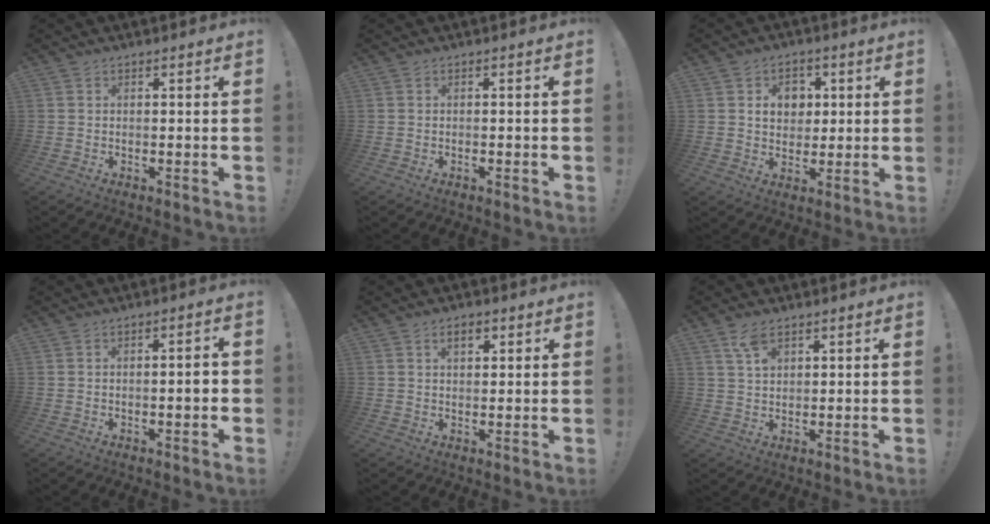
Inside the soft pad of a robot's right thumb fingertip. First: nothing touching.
{"total": 0.5, "force": [-0.5, 0.0, 0.2], "torque": [-0.005, -0.002, -0.009]}
{"total": 7.8, "force": [2.2, 6.5, 3.6], "torque": [-0.042, -0.011, 0.040]}
{"total": 2.8, "force": [-0.8, 0.4, 2.7], "torque": [-0.045, 0.006, -0.015]}
{"total": 3.5, "force": [1.7, 1.9, 2.4], "torque": [-0.038, 0.001, 0.026]}
{"total": 5.2, "force": [3.2, 2.7, 3.1], "torque": [-0.044, -0.017, 0.056]}